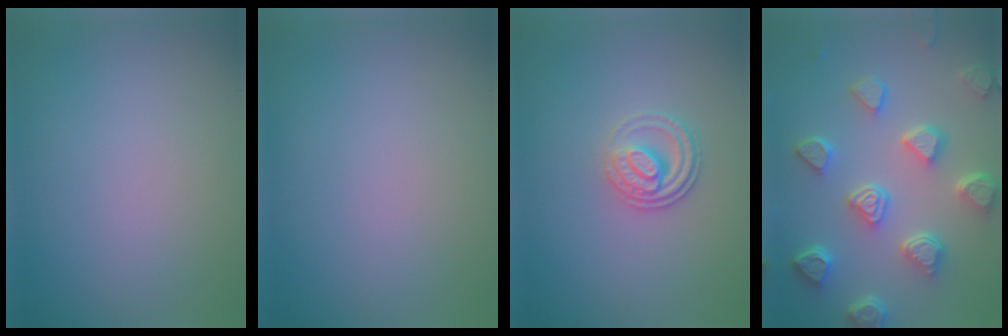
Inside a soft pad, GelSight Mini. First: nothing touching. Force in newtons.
{"total": 0.0}
{"total": 2.8, "press": 2.5, "slide": 1.3}
{"total": 6.6, "press": 5.3, "slide": 4.0}